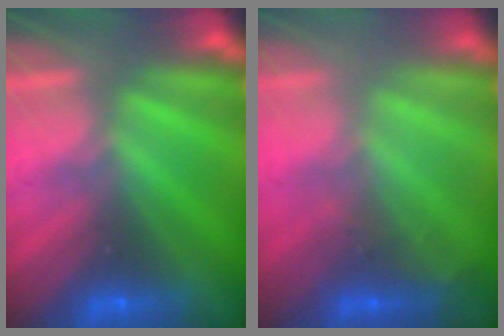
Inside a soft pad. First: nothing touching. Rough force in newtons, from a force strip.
{"total": 2.2}